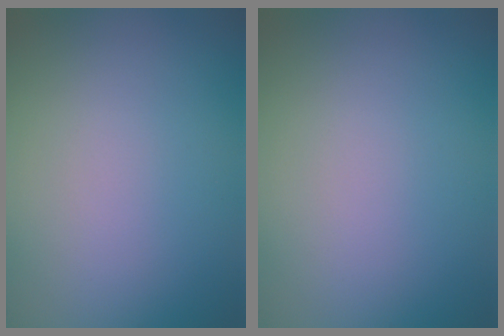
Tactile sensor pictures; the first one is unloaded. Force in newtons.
{"total": 0.0}